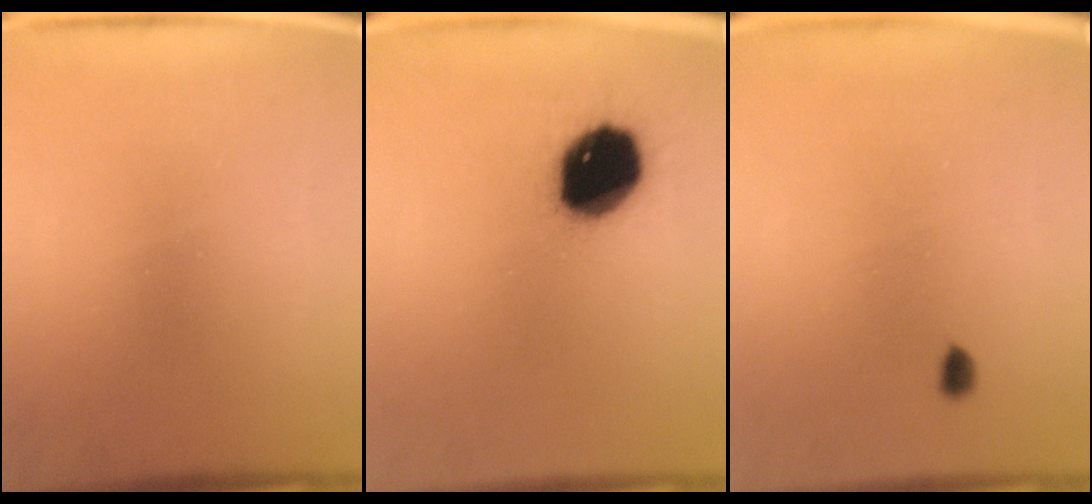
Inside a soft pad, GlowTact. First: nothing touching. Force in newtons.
{"total": 16.3}
{"total": 1.2}